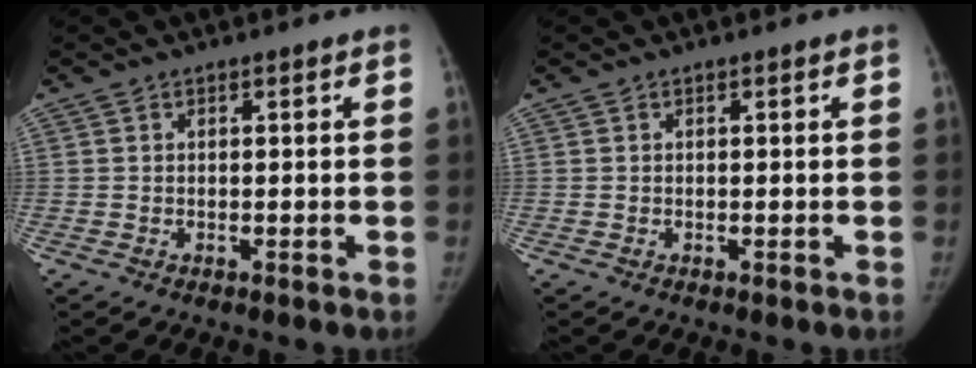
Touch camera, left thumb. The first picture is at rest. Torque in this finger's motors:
{"motor_torque": [0.00, 0.00, 0.06, -0.06, 0.00]}